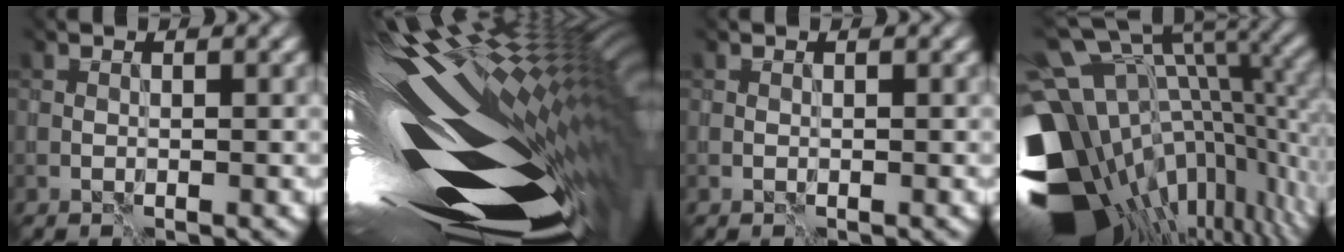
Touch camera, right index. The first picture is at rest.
{"total": 19.9, "force": [-1.7, 7.5, 18.3], "torque": [-0.282, -0.002, 0.017]}
{"total": 0.0}
{"total": 17.9, "force": [-4.6, 11.3, 13.1], "torque": [-0.238, 0.006, -0.049]}